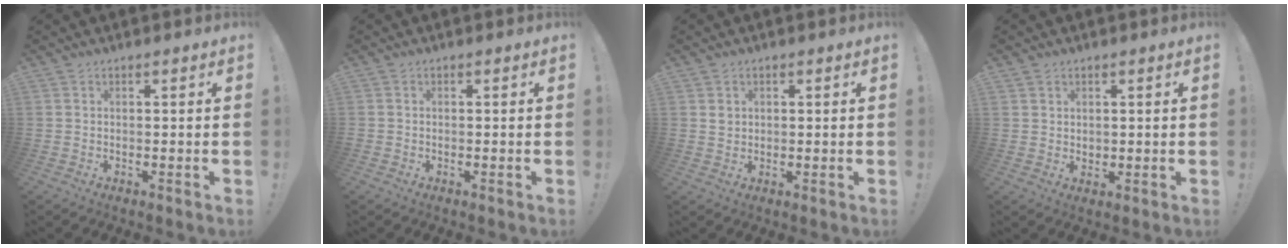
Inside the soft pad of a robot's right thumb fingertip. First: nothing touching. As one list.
[{"total": 0.6, "force": [-0.3, 0.6, 0.0], "torque": [-0.007, 0.004, -0.003]}, {"total": 2.2, "force": [0.6, 2.0, 0.7], "torque": [-0.007, 0.001, 0.010]}, {"total": 2.6, "force": [1.6, 2.1, 0.0], "torque": [0.004, -0.007, 0.028]}]